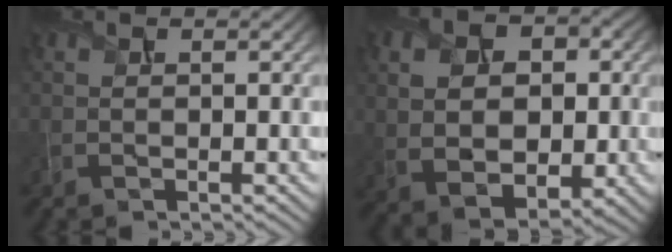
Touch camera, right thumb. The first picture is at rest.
{"total": 9.8, "force": [0.9, 7.6, 6.2], "torque": [-0.140, 0.003, 0.017]}